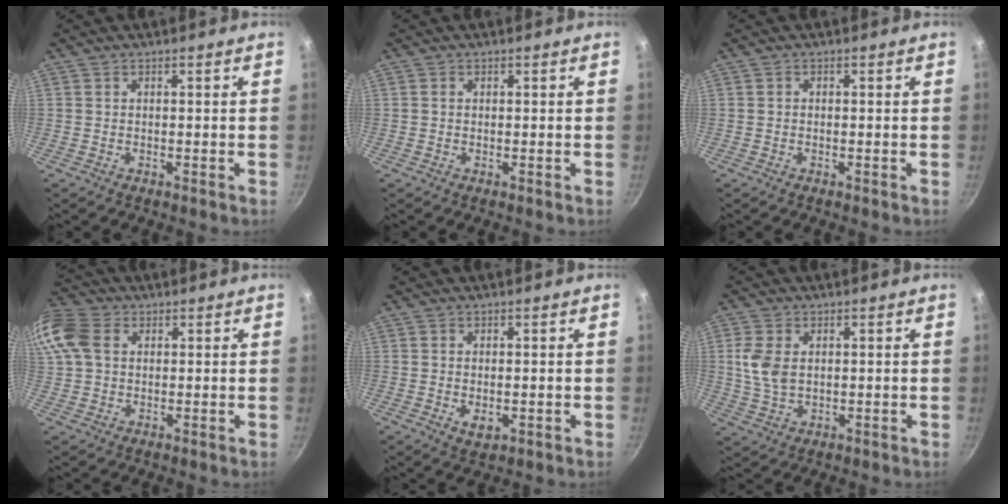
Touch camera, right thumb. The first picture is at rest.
{"total": 0.6, "force": [0.1, 0.5, 0.3], "torque": [-0.004, 0.004, 0.000]}
{"total": 0.8, "force": [-0.3, 0.7, 0.4], "torque": [-0.006, 0.005, -0.006]}
{"total": 14.2, "force": [3.9, 10.7, 8.6], "torque": [-0.202, 0.031, 0.064]}
{"total": 3.0, "force": [-0.4, 1.8, 2.3], "torque": [-0.036, -0.009, -0.003]}
{"total": 6.4, "force": [1.1, 4.2, 4.7], "torque": [-0.098, -0.005, 0.023]}